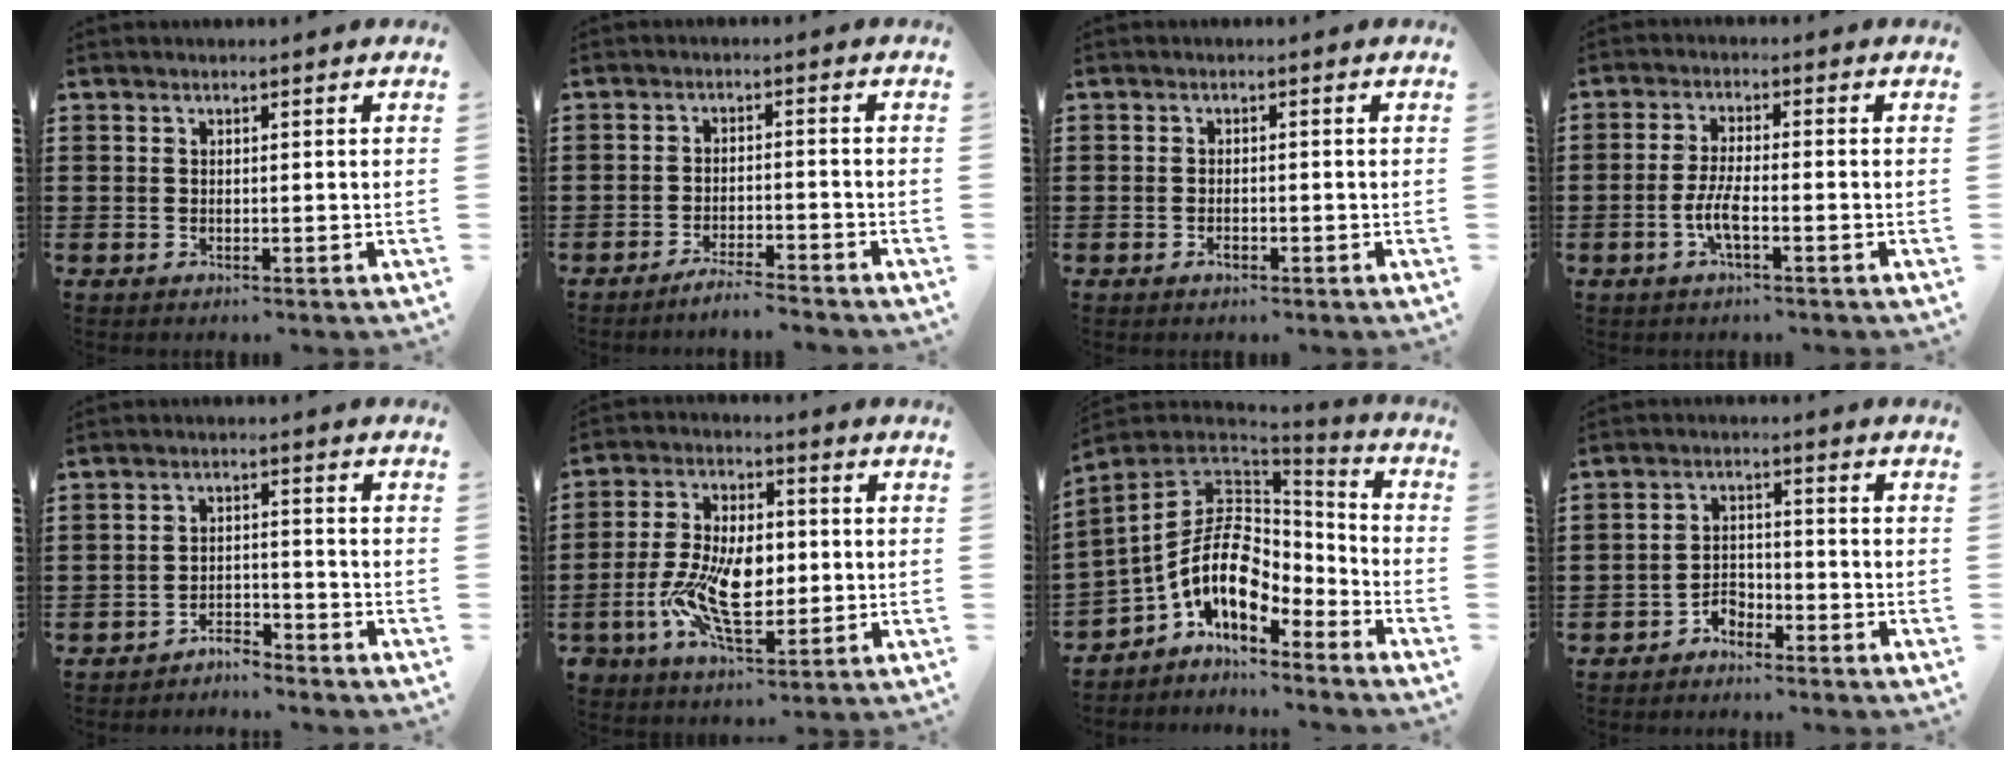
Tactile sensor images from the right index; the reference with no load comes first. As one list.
[{"total": 3.1, "force": [-3.0, -0.2, 0.7], "torque": [-0.014, 0.002, -0.060]}, {"total": 0.7, "force": [-0.4, 0.1, 0.6], "torque": [-0.013, -0.007, -0.005]}, {"total": 4.5, "force": [-1.6, 0.8, 4.1], "torque": [-0.097, -0.008, -0.038]}, {"total": 3.3, "force": [-3.3, 0.1, 0.1], "torque": [-0.010, 0.000, -0.070]}, {"total": 11.2, "force": [-1.9, 6.2, 9.2], "torque": [-0.188, 0.002, -0.035]}, {"total": 13.4, "force": [-2.7, 8.5, 10.0], "torque": [-0.234, 0.000, -0.054]}, {"total": 2.9, "force": [-2.6, 1.1, 0.3], "torque": [-0.013, 0.007, -0.056]}]